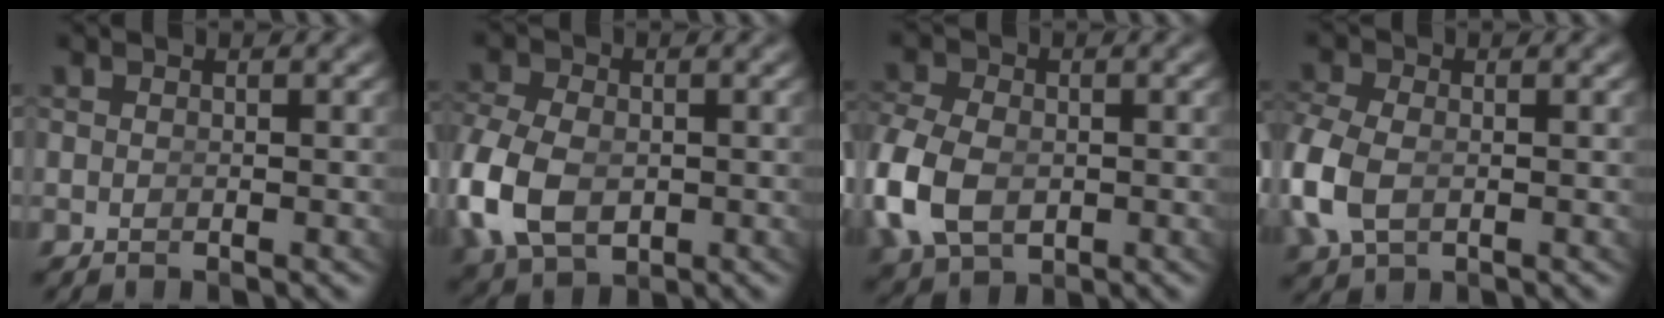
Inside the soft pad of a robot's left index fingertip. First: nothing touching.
{"total": 6.6, "force": [-1.4, 5.0, 4.1], "torque": [-0.122, -0.039, -0.001]}
{"total": 5.9, "force": [-1.2, 4.5, 3.6], "torque": [-0.110, -0.035, 0.000]}
{"total": 3.9, "force": [-0.7, 2.9, 2.4], "torque": [-0.087, -0.024, 0.004]}